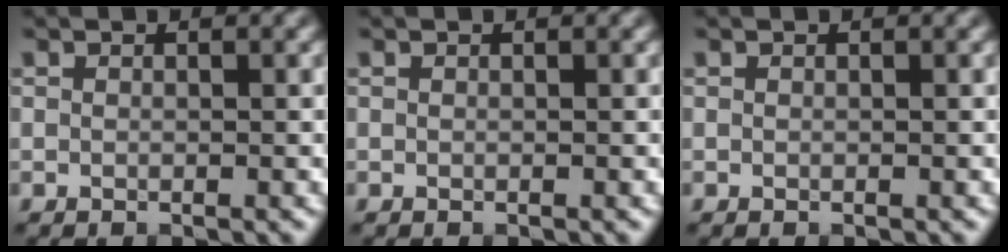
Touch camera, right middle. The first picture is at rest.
{"total": 0.0}
{"total": 0.0}